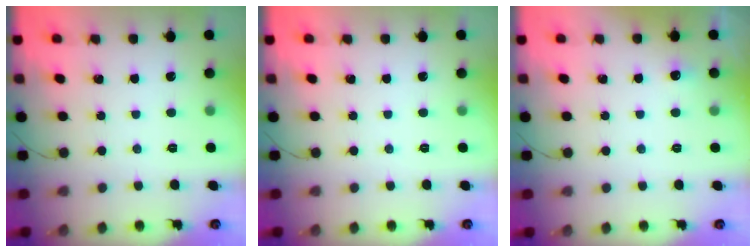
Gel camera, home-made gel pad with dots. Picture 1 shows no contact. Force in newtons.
{"total": 0.0}
{"total": 3.4, "press": 3.0, "slide": 1.5}